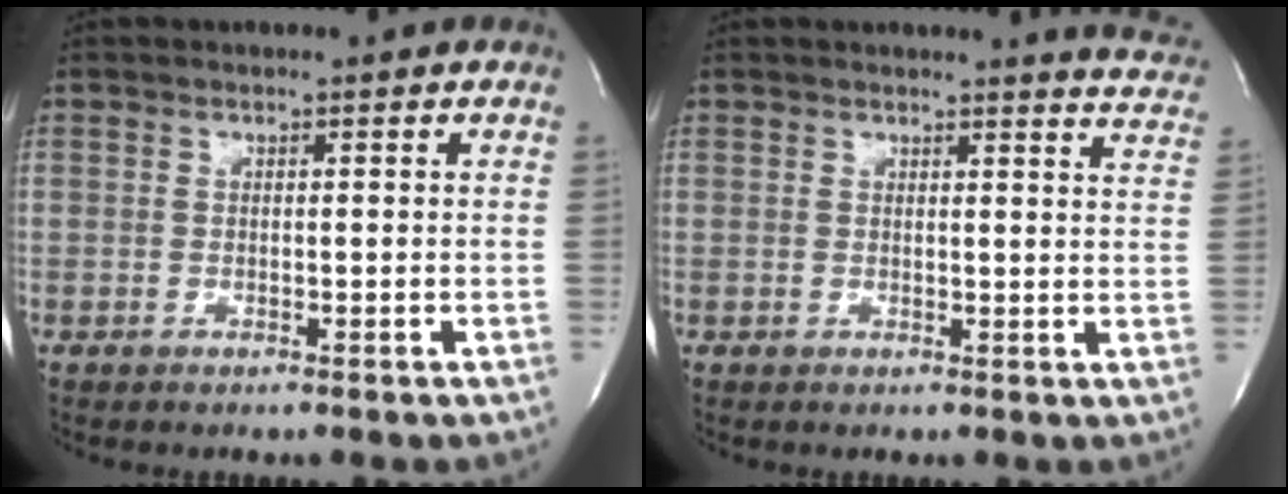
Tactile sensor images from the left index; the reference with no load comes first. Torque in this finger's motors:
{"motor_torque": [0.00, -0.19, 0.20, 0.03]}